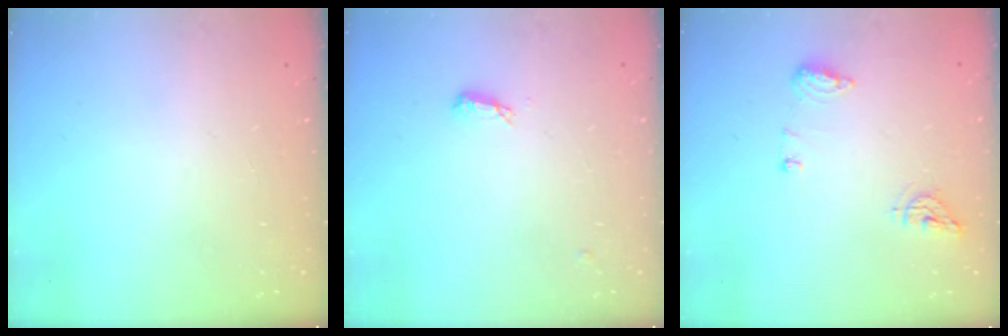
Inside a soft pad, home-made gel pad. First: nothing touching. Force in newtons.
{"total": 6.1, "press": 5.8, "slide": 1.6}
{"total": 7.9, "press": 7.8, "slide": 1.5}